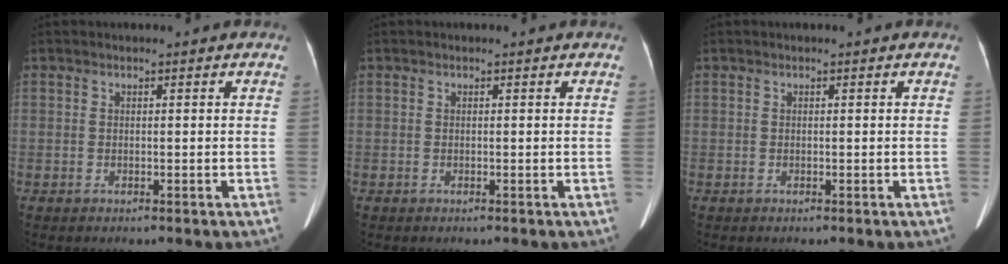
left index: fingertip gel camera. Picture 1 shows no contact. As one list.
[{"total": 0.0}, {"total": 0.0}]